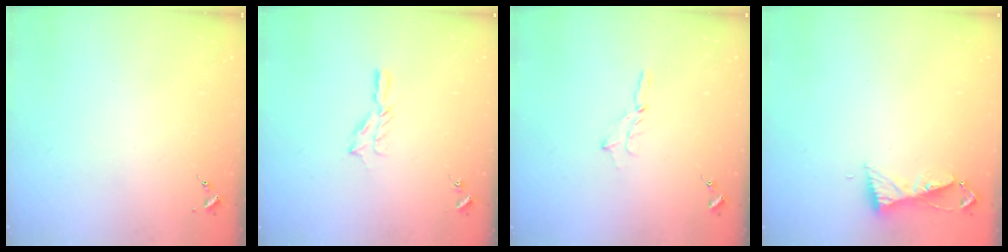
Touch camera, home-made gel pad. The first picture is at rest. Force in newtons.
{"total": 5.6, "press": 5.6, "slide": 0.6}
{"total": 2.3, "press": 2.3, "slide": 0.2}
{"total": 6.0, "press": 5.9, "slide": 0.7}